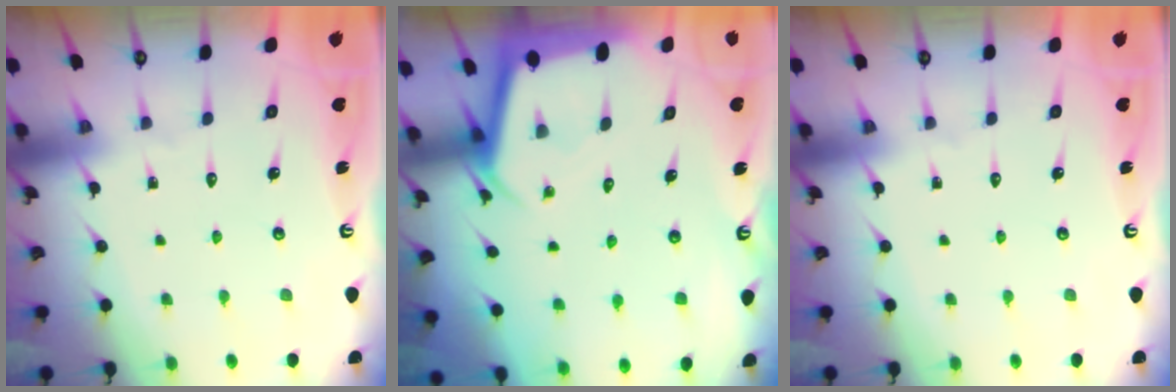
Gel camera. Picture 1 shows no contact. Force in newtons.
{"total": 2.7, "press": 2.7, "slide": 0.2}
{"total": 0.0}